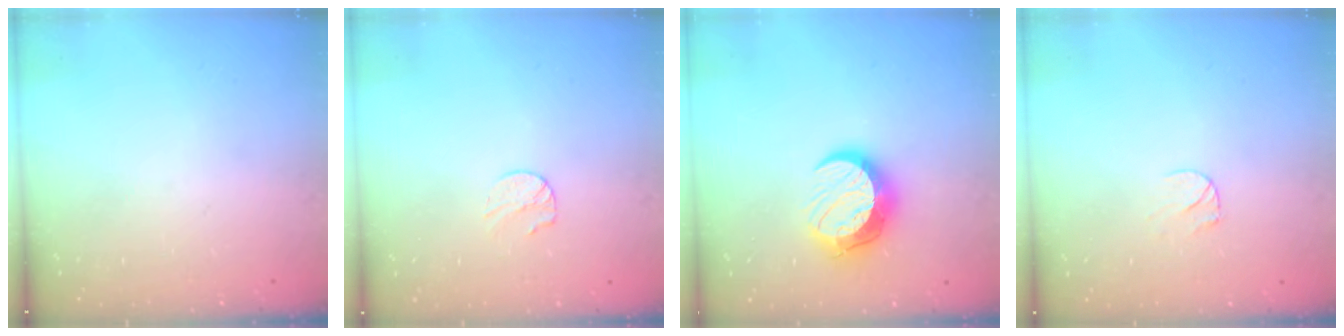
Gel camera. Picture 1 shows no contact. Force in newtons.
{"total": 6.5, "press": 6.4, "slide": 0.6}
{"total": 11.5, "press": 11.5, "slide": 0.9}
{"total": 4.7, "press": 4.7, "slide": 0.4}